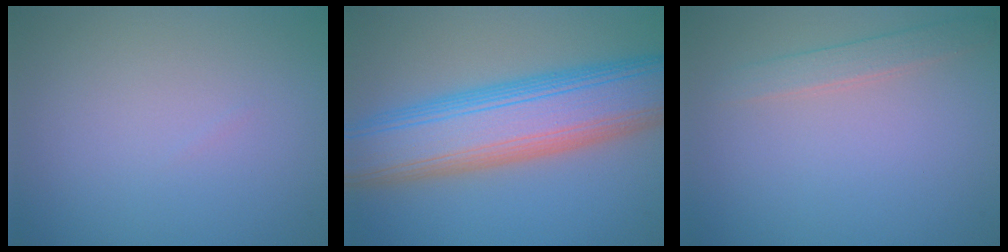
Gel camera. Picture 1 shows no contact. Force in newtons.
{"total": 11.4, "press": 11.3, "slide": 0.6}
{"total": 1.7, "press": 1.7, "slide": 0.1}